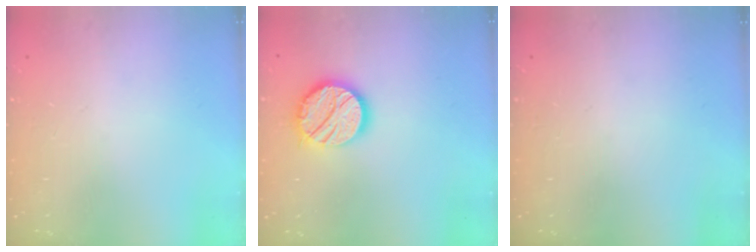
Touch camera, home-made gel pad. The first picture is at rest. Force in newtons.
{"total": 13.8, "press": 13.7, "slide": 0.8}
{"total": 0.0}